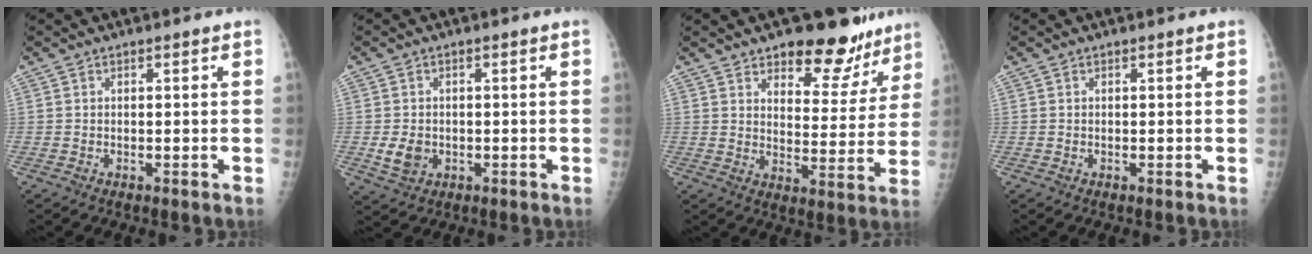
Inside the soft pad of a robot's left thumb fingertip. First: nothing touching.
{"total": 4.1, "force": [-0.6, 3.3, 2.3], "torque": [-0.033, -0.001, -0.003]}
{"total": 14.8, "force": [11.3, 7.0, 6.6], "torque": [-0.023, -0.076, 0.148]}
{"total": 0.0}